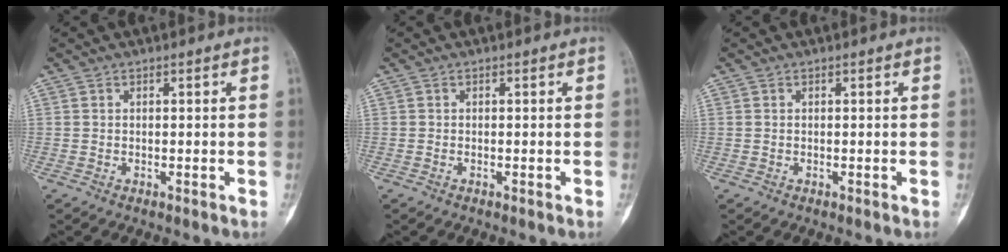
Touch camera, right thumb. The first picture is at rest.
{"total": 0.0}
{"total": 0.0}